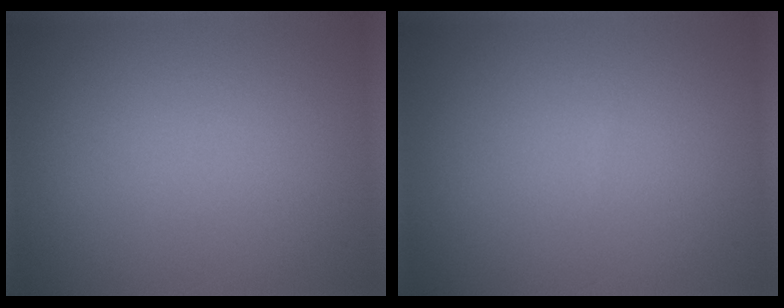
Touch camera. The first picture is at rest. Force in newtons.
{"total": 0.0}